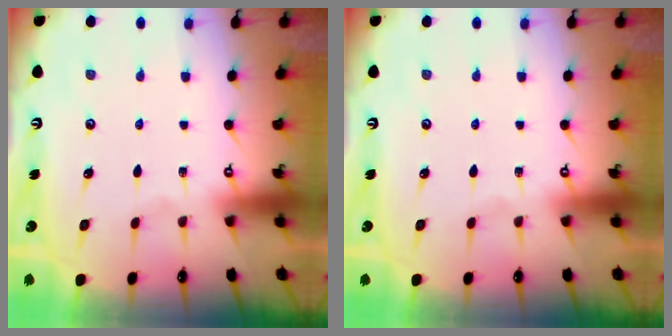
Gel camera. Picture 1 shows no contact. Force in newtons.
{"total": 0.0}